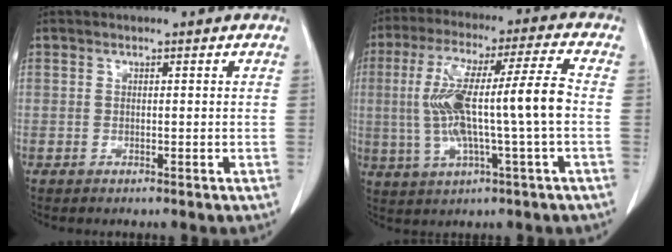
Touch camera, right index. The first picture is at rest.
{"total": 14.8, "force": [-0.5, 0.6, 14.8], "torque": [-0.285, 0.023, -0.010]}